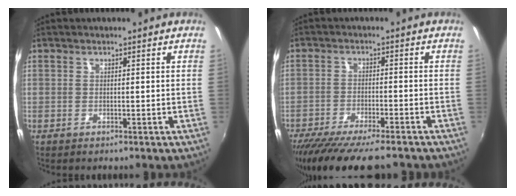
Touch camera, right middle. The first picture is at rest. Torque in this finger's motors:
{"motor_torque": [1.12, -1.01, 0.30, 0.15]}